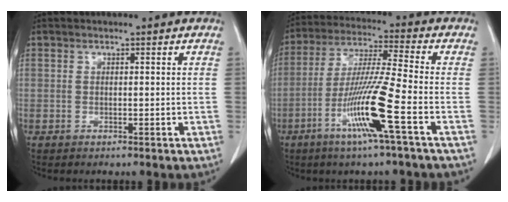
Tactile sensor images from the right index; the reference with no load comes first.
{"total": 12.4, "force": [-5.1, -1.3, 11.2], "torque": [-0.222, -0.015, -0.102]}